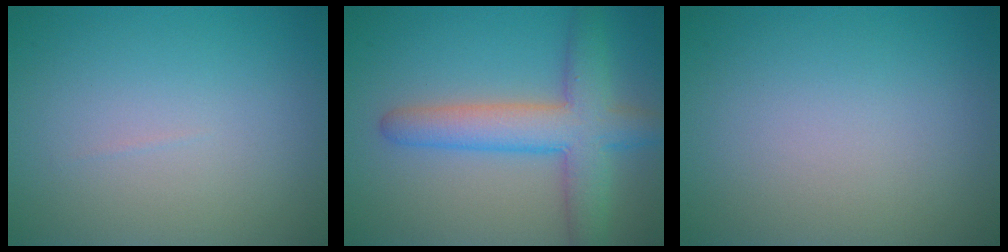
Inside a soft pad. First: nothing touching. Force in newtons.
{"total": 6.4, "press": 6.4, "slide": 0.3}
{"total": 0.0}